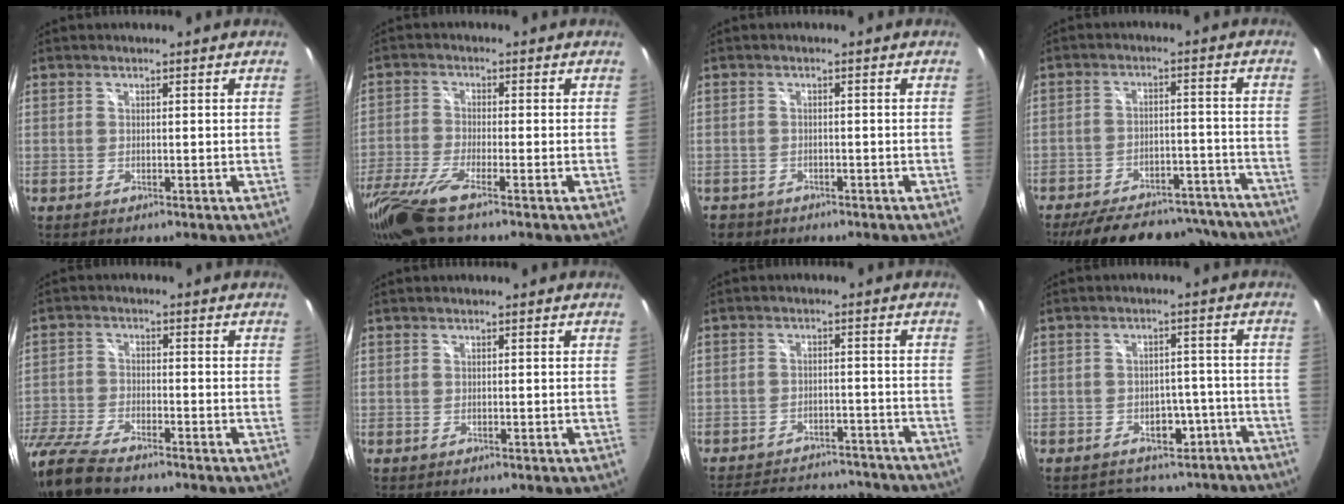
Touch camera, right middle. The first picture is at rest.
{"total": 10.3, "force": [-7.6, 0.6, 6.8], "torque": [-0.157, -0.044, -0.145]}
{"total": 3.2, "force": [-2.1, 2.3, 0.6], "torque": [-0.025, -0.005, -0.033]}
{"total": 24.1, "force": [-20.8, 8.3, 8.9], "torque": [-0.175, 0.020, -0.258]}
{"total": 13.8, "force": [-11.2, 4.1, 7.1], "torque": [-0.178, -0.034, -0.216]}
{"total": 0.0}
{"total": 17.4, "force": [-15.1, 6.3, 5.8], "torque": [-0.128, 0.033, -0.186]}
{"total": 12.1, "force": [-9.4, 7.3, 2.3], "torque": [-0.037, 0.046, -0.096]}